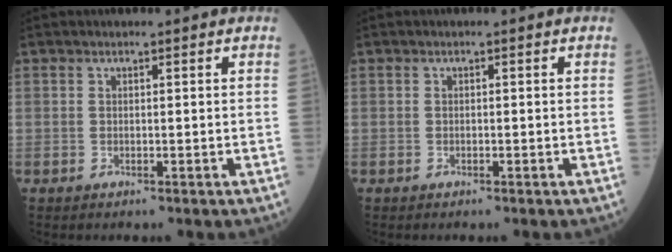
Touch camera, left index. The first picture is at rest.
{"total": 0.0}